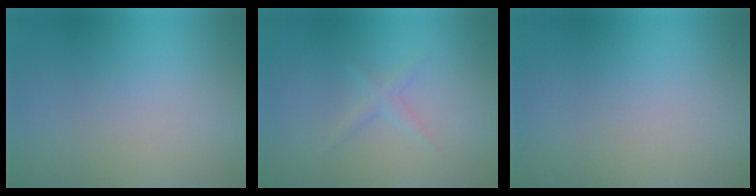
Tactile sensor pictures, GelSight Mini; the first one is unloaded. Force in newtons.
{"total": 1.1, "press": 1.1, "slide": 0.1}
{"total": 0.0}